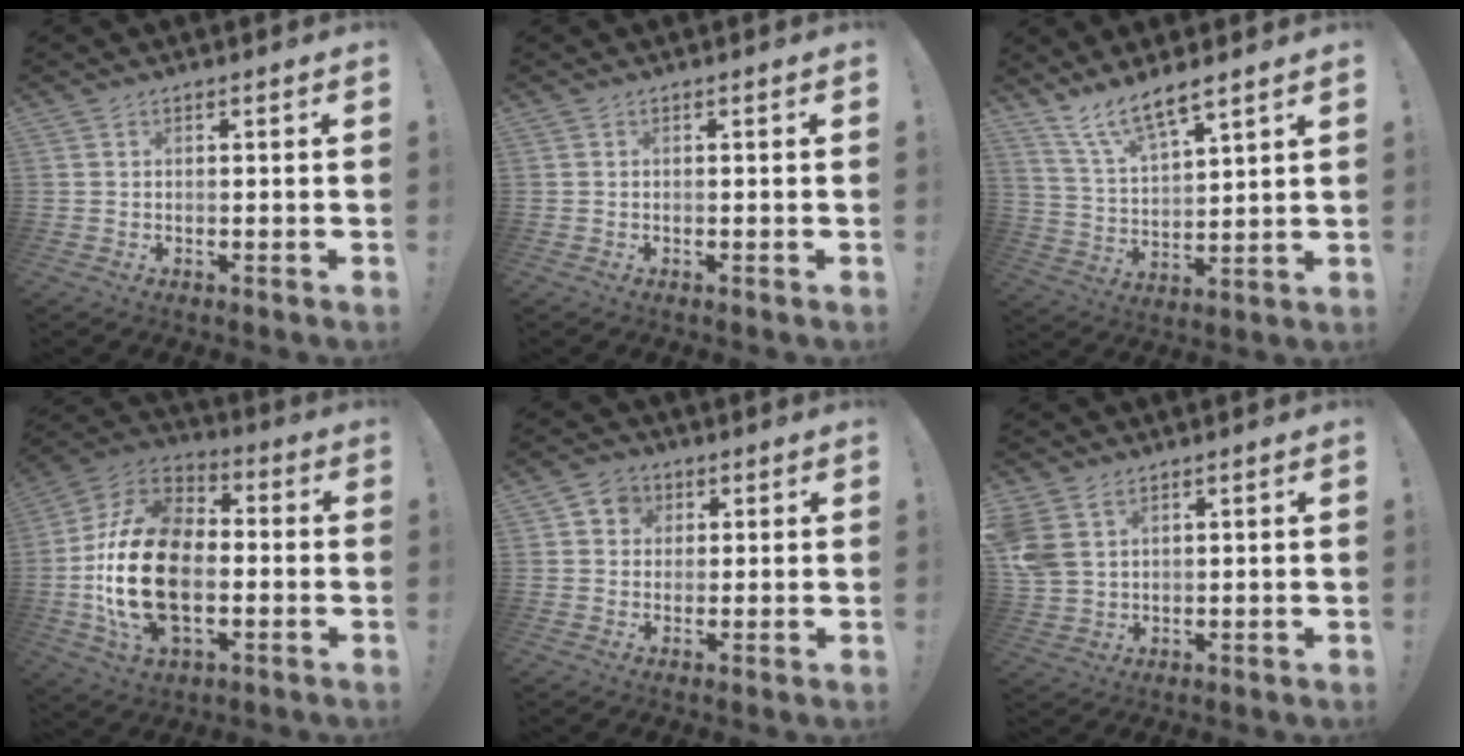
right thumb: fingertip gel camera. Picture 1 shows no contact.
{"total": 0.0}
{"total": 9.8, "force": [8.4, 2.1, 4.5], "torque": [-0.096, -0.051, 0.157]}
{"total": 25.2, "force": [-3.4, 15.9, 19.2], "torque": [-0.367, 0.029, -0.047]}
{"total": 5.0, "force": [1.3, 4.7, 1.4], "torque": [-0.020, 0.000, 0.024]}
{"total": 7.0, "force": [3.6, 4.7, 3.6], "torque": [-0.075, -0.014, 0.071]}